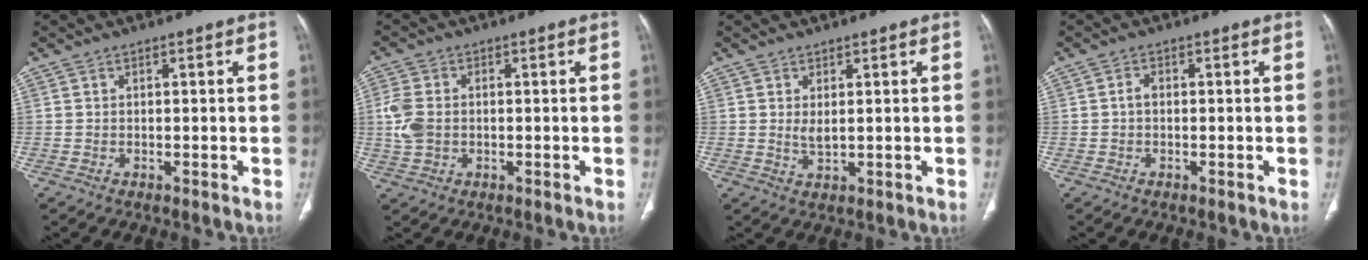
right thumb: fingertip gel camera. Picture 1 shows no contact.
{"total": 5.6, "force": [0.0, 4.1, 3.8], "torque": [-0.096, 0.004, 0.001]}
{"total": 2.1, "force": [0.6, 0.9, 1.8], "torque": [-0.035, -0.010, 0.016]}
{"total": 1.3, "force": [-0.2, 0.9, 1.0], "torque": [-0.014, 0.003, -0.006]}